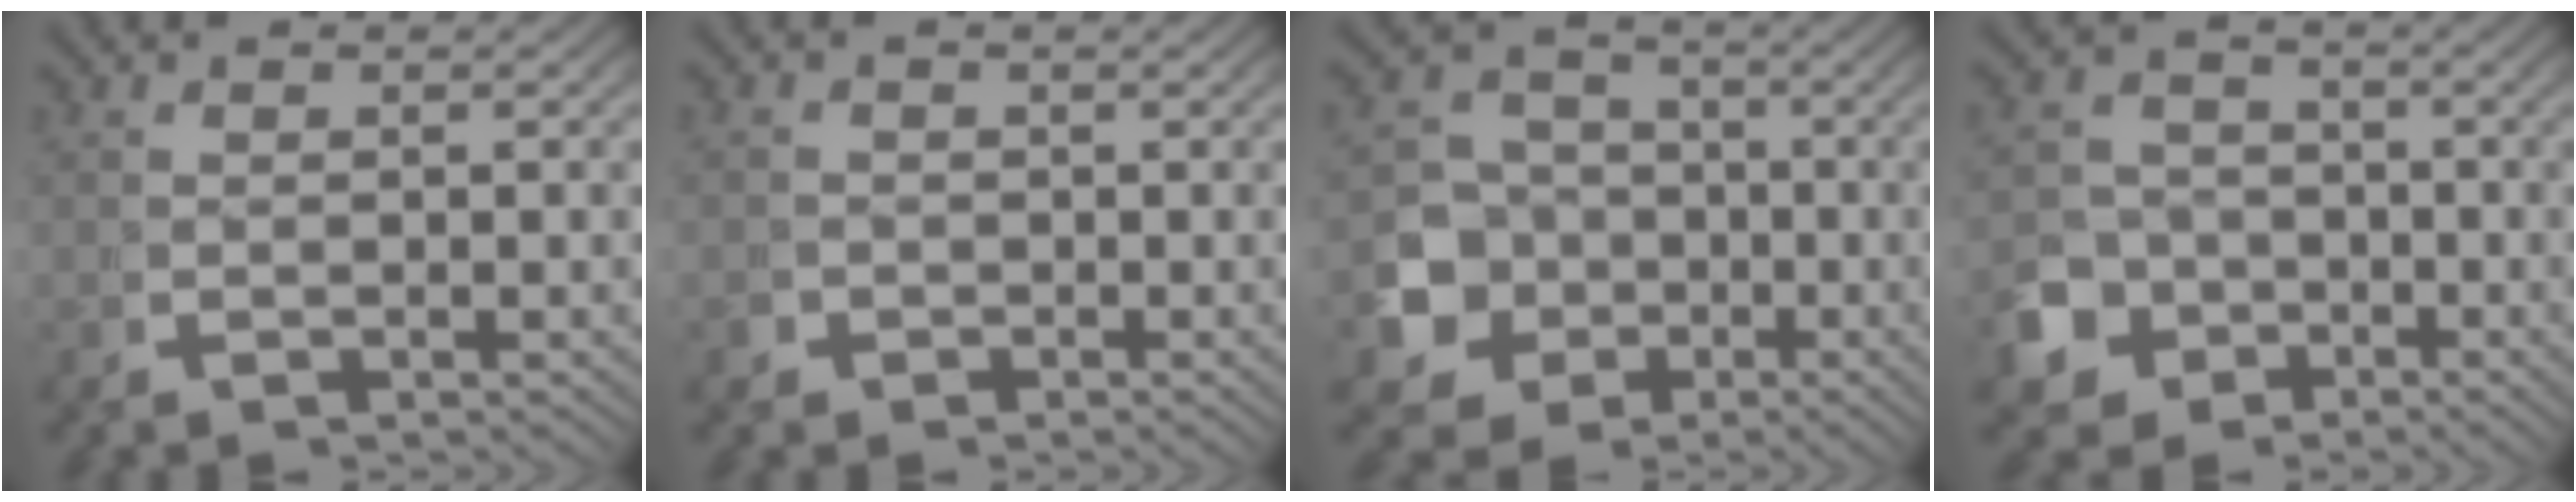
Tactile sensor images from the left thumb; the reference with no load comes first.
{"total": 2.3, "force": [-1.3, 1.8, -0.8], "torque": [0.015, -0.013, -0.023]}
{"total": 10.6, "force": [-3.3, 9.5, 3.6], "torque": [-0.060, -0.043, -0.053]}
{"total": 7.3, "force": [-3.7, 6.2, 1.5], "torque": [-0.016, -0.032, -0.059]}